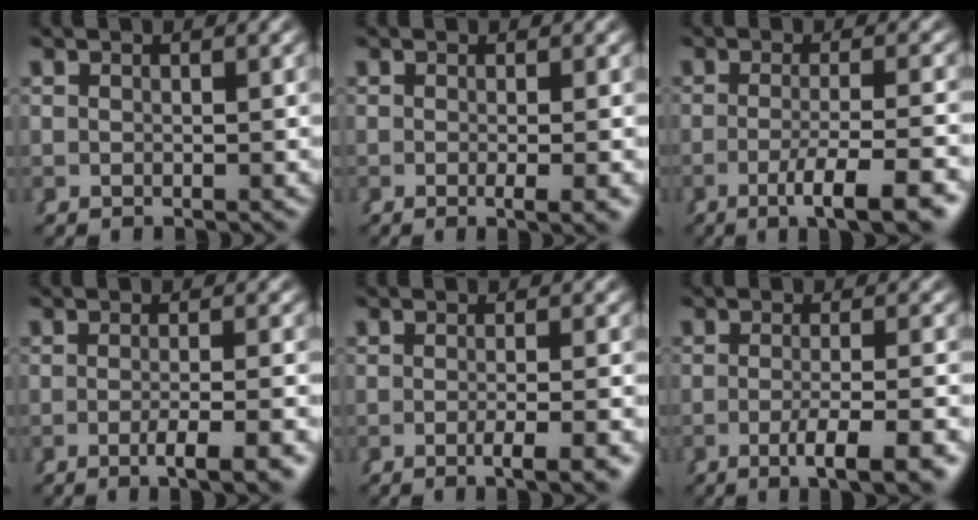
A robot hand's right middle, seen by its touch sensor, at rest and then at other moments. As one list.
[{"total": 2.0, "force": [-0.9, 0.0, 1.8], "torque": [-0.026, -0.004, -0.013]}, {"total": 6.2, "force": [-3.7, 0.5, 5.0], "torque": [-0.076, -0.018, -0.049]}, {"total": 3.7, "force": [-2.3, 0.1, 2.9], "torque": [-0.047, -0.008, -0.034]}, {"total": 3.0, "force": [-1.9, -0.1, 2.3], "torque": [-0.036, -0.003, -0.030]}, {"total": 5.1, "force": [-3.0, 0.4, 4.2], "torque": [-0.064, -0.015, -0.040]}]